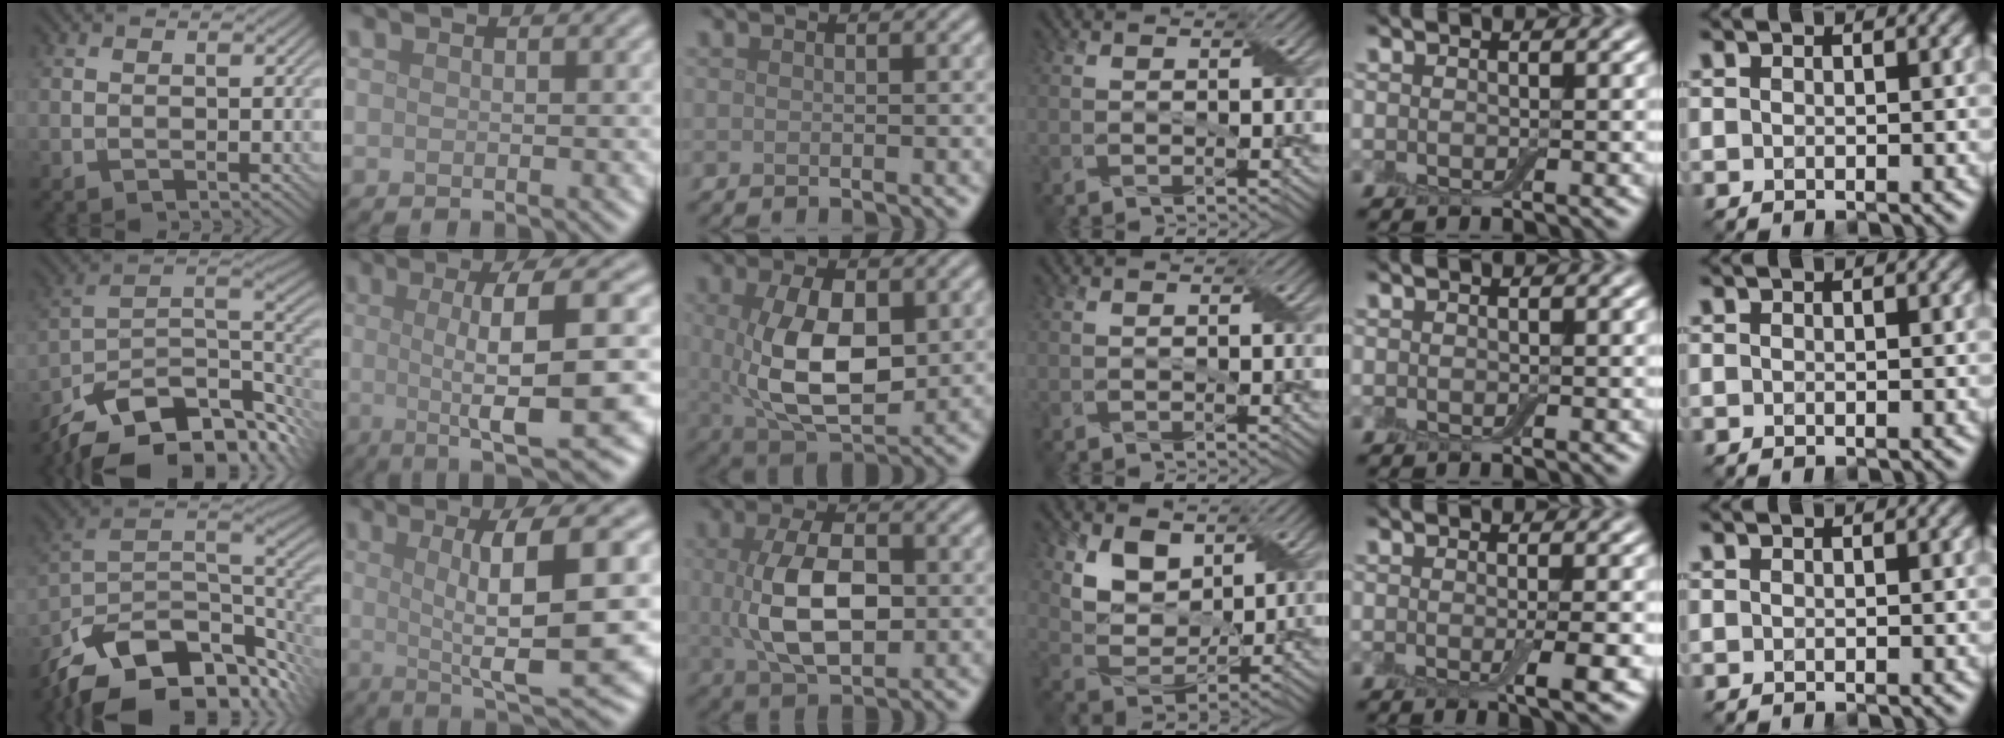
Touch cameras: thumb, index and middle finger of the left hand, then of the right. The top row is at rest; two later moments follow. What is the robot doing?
{"motion": "wrap", "object": "adhesive wrap"}